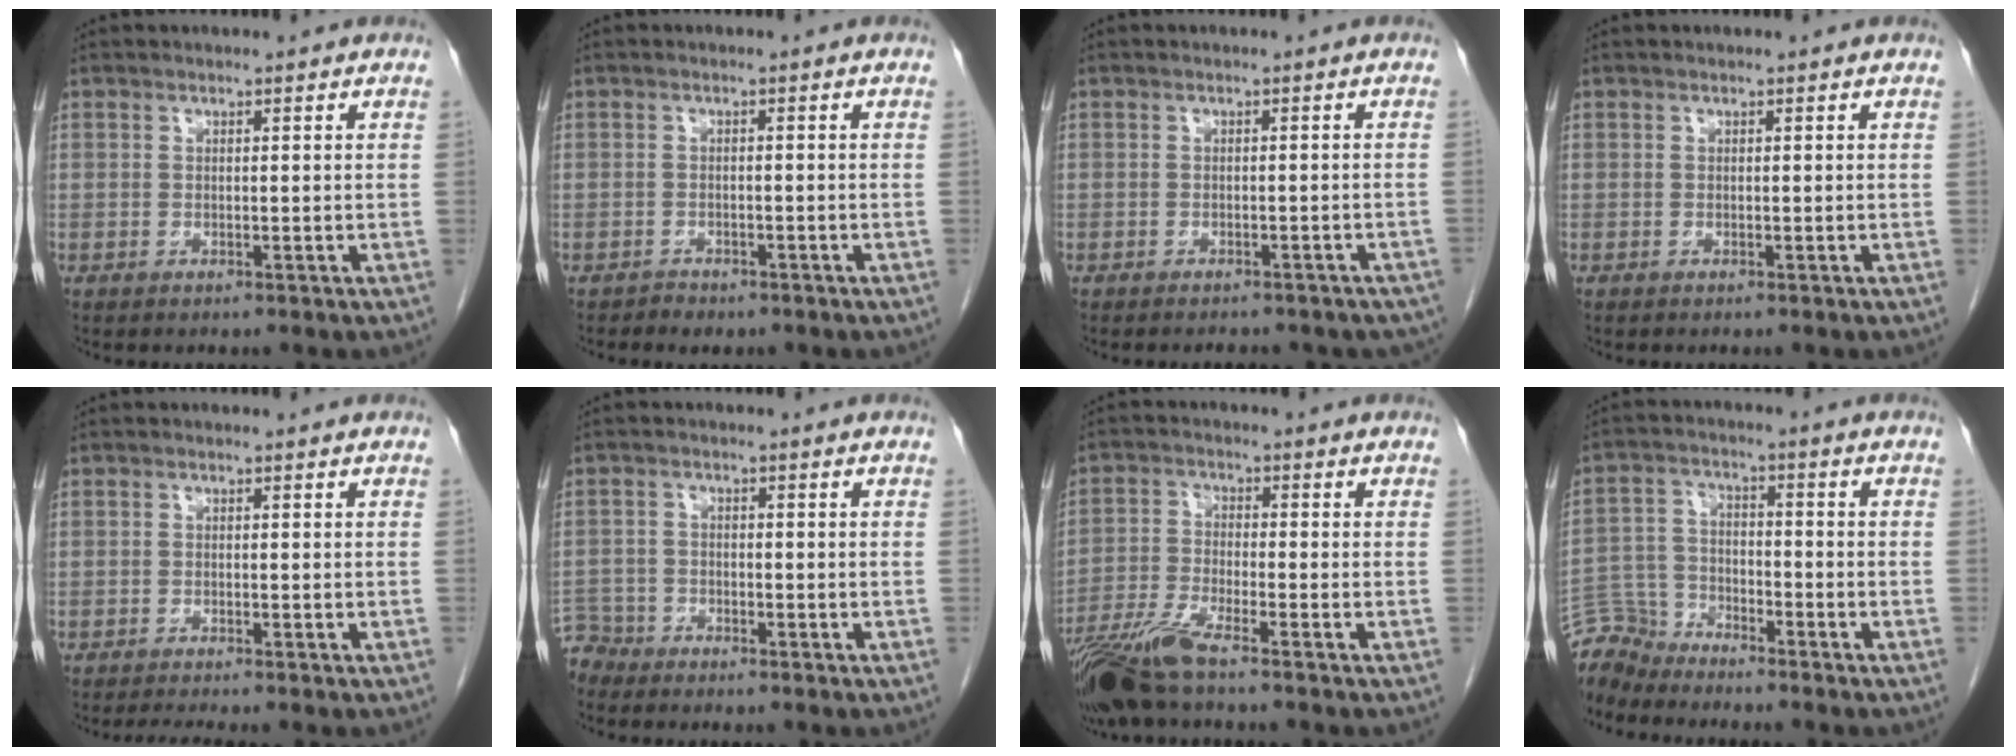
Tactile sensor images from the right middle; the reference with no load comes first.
{"total": 1.7, "force": [-1.4, 1.0, 0.3], "torque": [-0.007, 0.002, -0.018]}
{"total": 9.4, "force": [-8.0, 3.8, 3.2], "torque": [-0.041, -0.001, -0.076]}
{"total": 0.0}
{"total": 2.2, "force": [-1.9, -0.6, 0.9], "torque": [-0.022, -0.010, -0.034]}
{"total": 3.9, "force": [-3.7, 1.0, -0.9], "torque": [0.022, -0.006, -0.074]}
{"total": 8.1, "force": [-6.4, 0.1, 5.0], "torque": [-0.101, -0.027, -0.125]}
{"total": 7.0, "force": [-6.9, 1.1, -0.7], "torque": [0.006, 0.008, -0.139]}